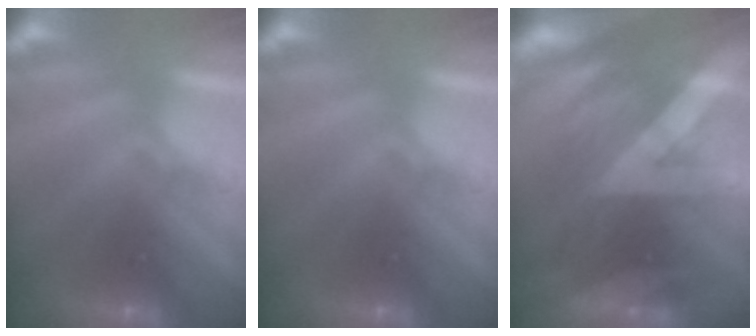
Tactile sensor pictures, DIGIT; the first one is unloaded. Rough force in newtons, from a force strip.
{"total": 0.0}
{"total": 2.9}